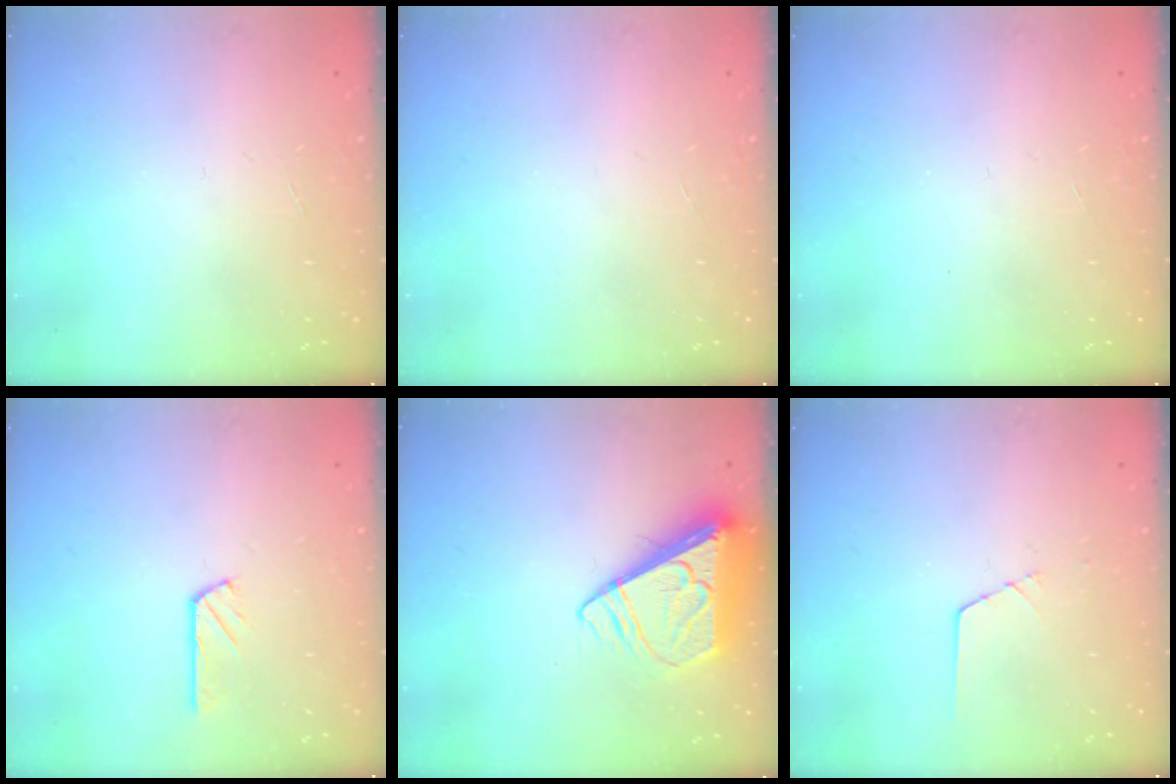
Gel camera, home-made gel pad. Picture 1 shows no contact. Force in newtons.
{"total": 0.0}
{"total": 0.0}
{"total": 3.3, "press": 3.3, "slide": 0.1}
{"total": 8.6, "press": 8.4, "slide": 1.3}
{"total": 1.3, "press": 1.3, "slide": 0.2}